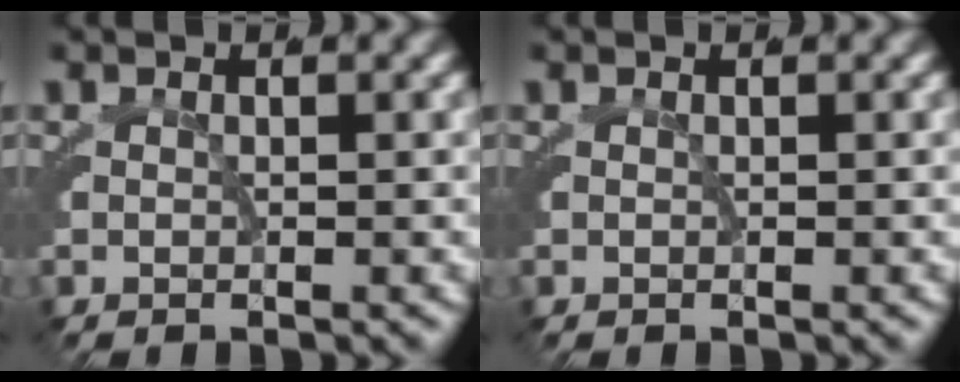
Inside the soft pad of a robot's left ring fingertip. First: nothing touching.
{"total": 0.0}